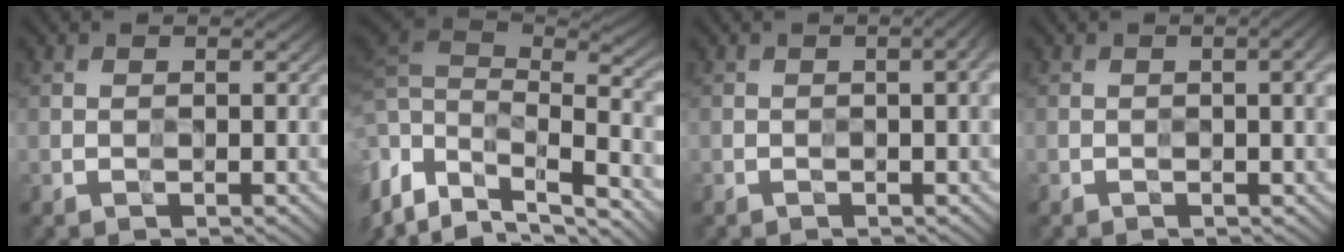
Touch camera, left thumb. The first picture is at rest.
{"total": 13.2, "force": [-1.1, 6.8, 11.3], "torque": [-0.284, -0.008, 0.018]}
{"total": 2.6, "force": [-0.1, 0.6, 2.5], "torque": [-0.031, 0.004, -0.004]}
{"total": 3.0, "force": [0.0, 0.7, 3.0], "torque": [-0.040, 0.003, -0.002]}